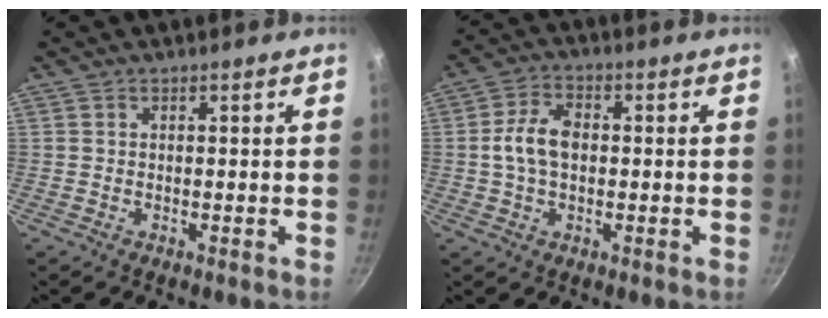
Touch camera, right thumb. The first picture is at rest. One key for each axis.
{"total": 7.3, "fx": 0.0, "fy": 4.7, "fz": 5.6, "tx": -0.101, "ty": 0.020, "tz": -0.006}